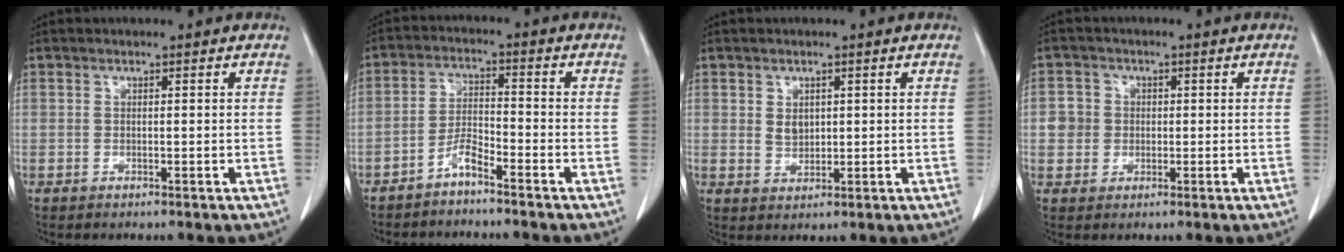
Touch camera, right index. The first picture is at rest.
{"total": 3.8, "force": [-3.2, 0.3, 2.1], "torque": [-0.044, 0.001, -0.064]}
{"total": 2.3, "force": [0.7, 1.7, 1.4], "torque": [-0.025, -0.002, 0.018]}
{"total": 3.6, "force": [0.0, 3.5, 0.7], "torque": [-0.010, 0.012, 0.001]}